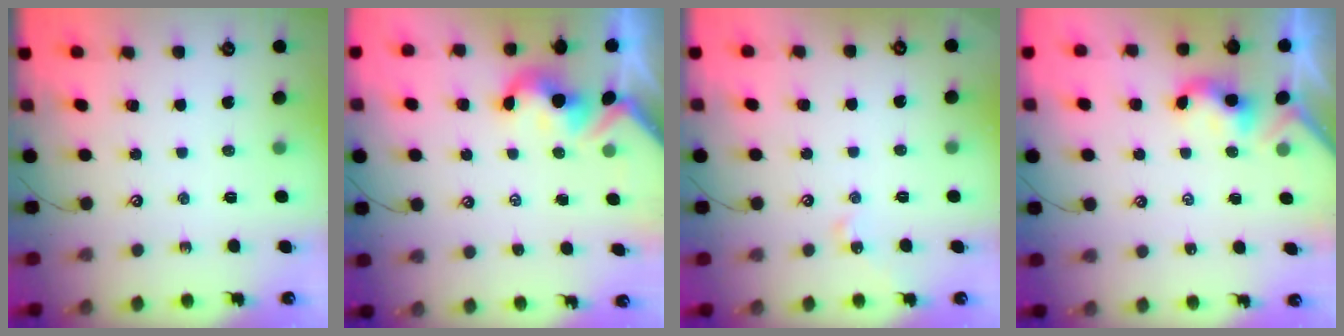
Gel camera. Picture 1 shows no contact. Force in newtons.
{"total": 2.6, "press": 2.6, "slide": 0.5}
{"total": 2.0, "press": 2.0, "slide": 0.4}
{"total": 2.2, "press": 2.2, "slide": 0.2}